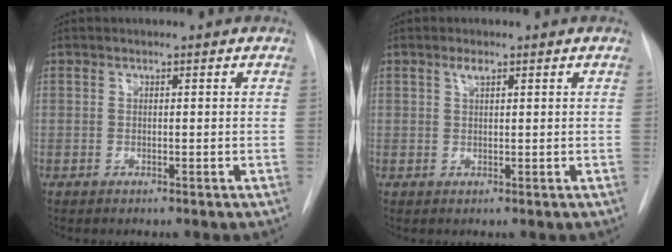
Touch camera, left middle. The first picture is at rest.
{"total": 1.2, "force": [0.8, 0.3, 0.9], "torque": [-0.016, 0.002, 0.015]}